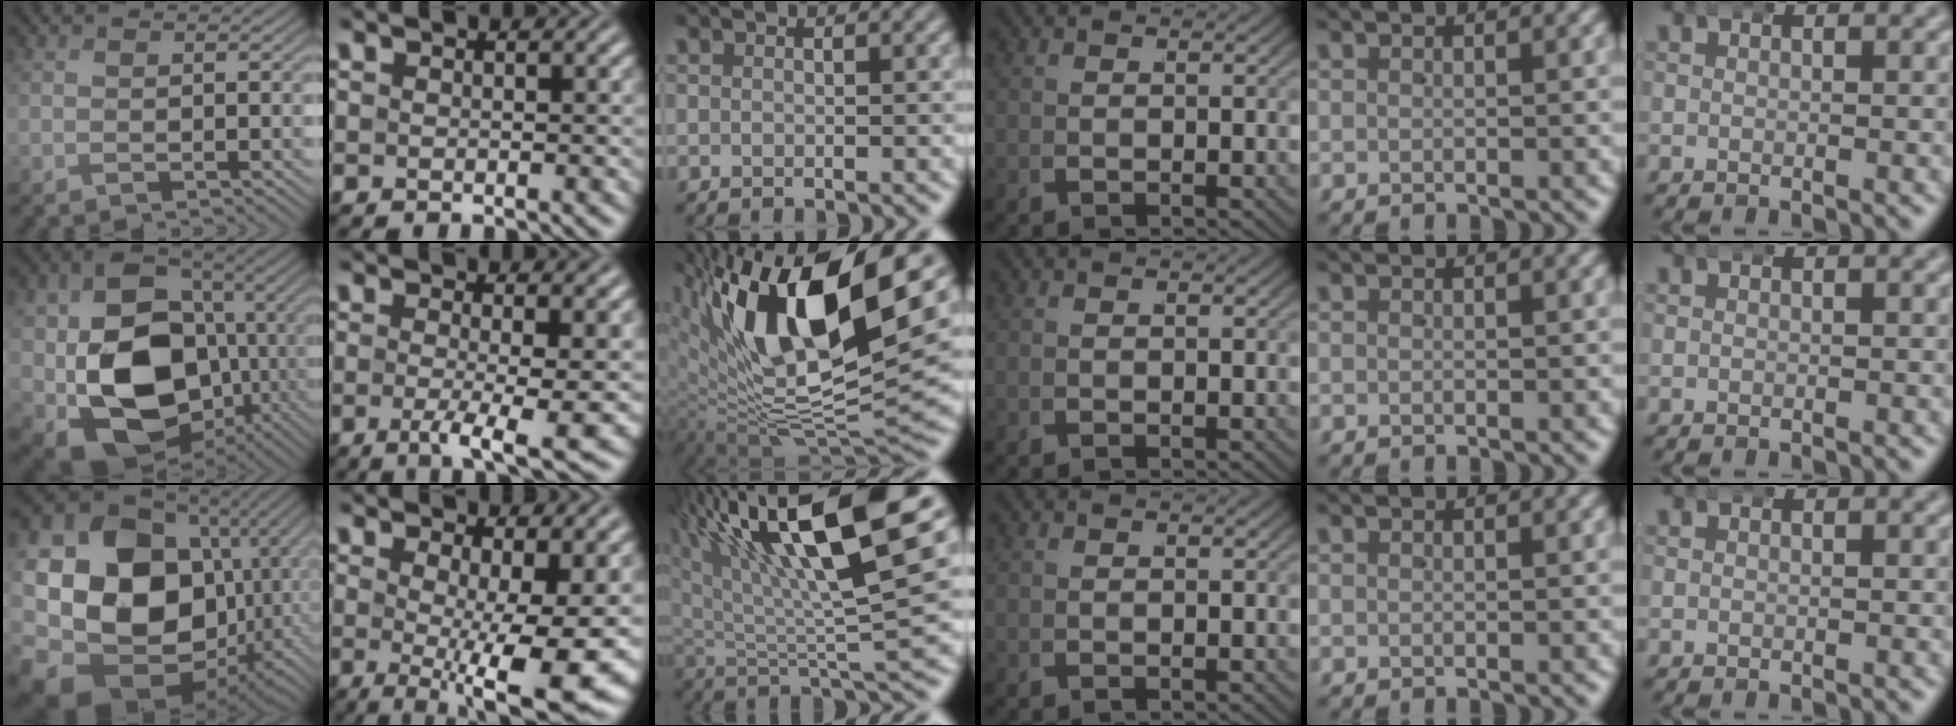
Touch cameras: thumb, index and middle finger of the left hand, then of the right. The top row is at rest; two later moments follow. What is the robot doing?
{"motion": "wrap", "object": "aluminum foil"}